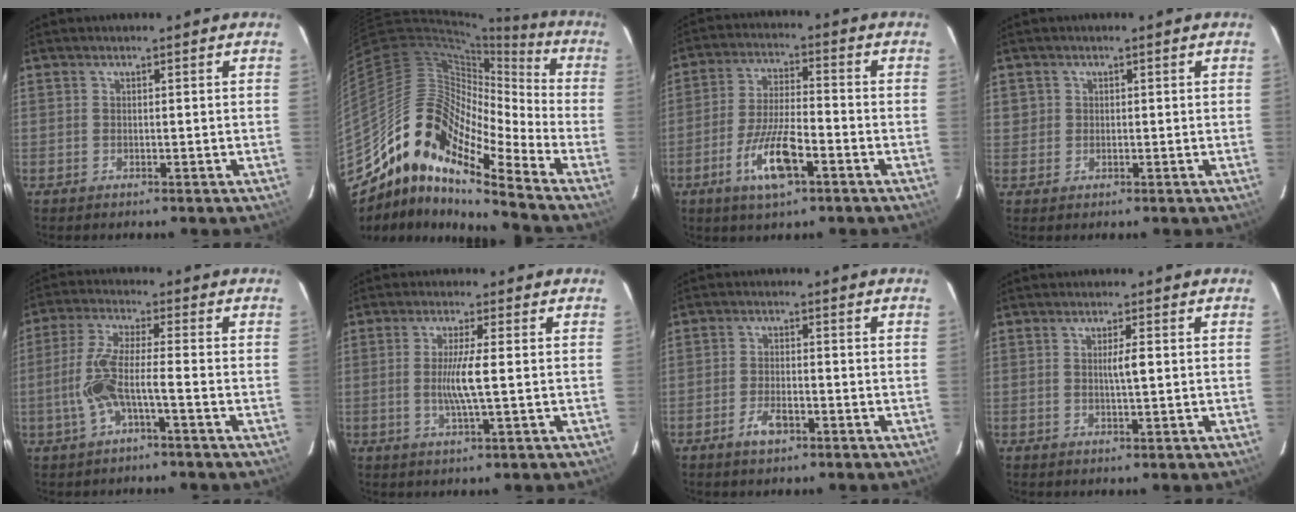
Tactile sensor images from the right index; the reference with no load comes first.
{"total": 17.3, "force": [-11.8, 4.3, 11.9], "torque": [-0.214, 0.050, -0.208]}
{"total": 9.9, "force": [-4.6, 2.3, 8.5], "torque": [-0.169, -0.006, -0.082]}
{"total": 1.8, "force": [0.5, 1.7, 0.2], "torque": [0.004, 0.003, 0.005]}
{"total": 7.3, "force": [-2.3, 0.8, 6.9], "torque": [-0.152, 0.011, -0.048]}
{"total": 4.9, "force": [-0.2, -0.4, 4.9], "torque": [-0.100, -0.011, -0.005]}
{"total": 3.5, "force": [-2.0, 1.3, 2.5], "torque": [-0.050, 0.002, -0.036]}
{"total": 2.1, "force": [0.2, 0.0, 2.1], "torque": [-0.038, 0.000, 0.002]}